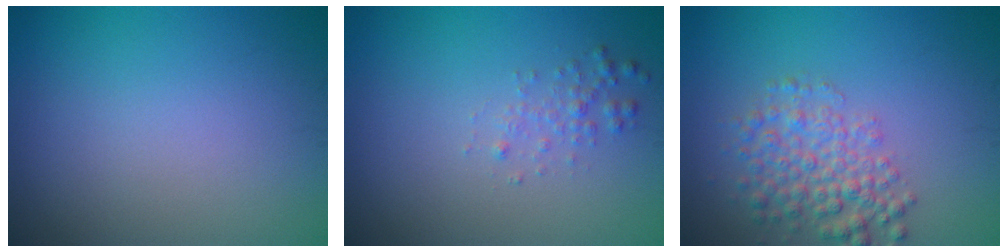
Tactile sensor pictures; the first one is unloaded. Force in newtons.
{"total": 1.3, "press": 1.3, "slide": 0.0}
{"total": 4.0, "press": 4.0, "slide": 0.2}